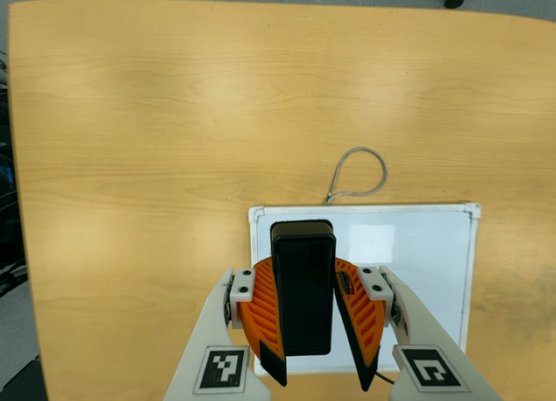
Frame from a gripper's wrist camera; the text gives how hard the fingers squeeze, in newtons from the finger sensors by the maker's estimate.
{"total": 8.1, "left": 8.3, "right": 7.8}